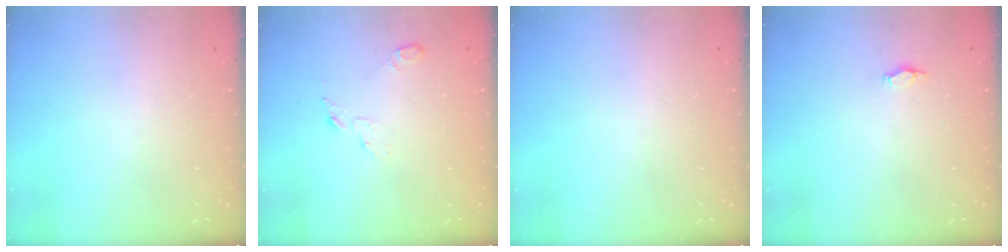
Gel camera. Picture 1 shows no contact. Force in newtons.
{"total": 3.7, "press": 3.7, "slide": 0.3}
{"total": 0.0}
{"total": 2.2, "press": 1.9, "slide": 1.2}